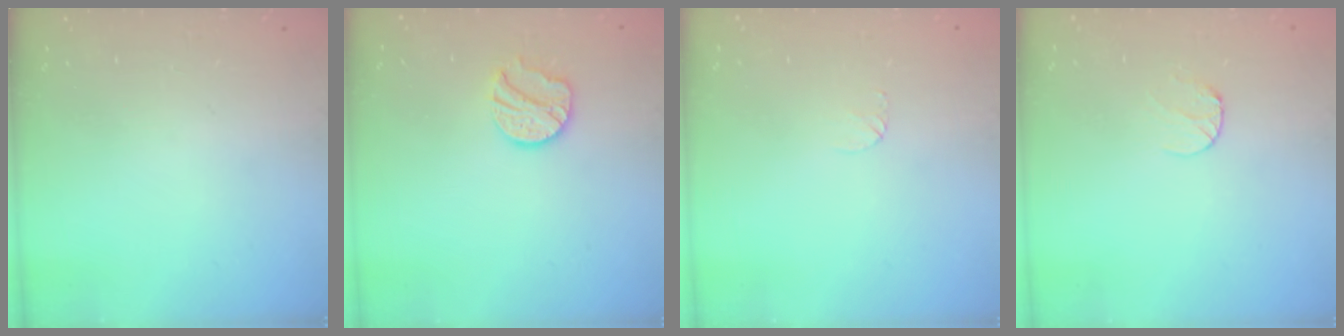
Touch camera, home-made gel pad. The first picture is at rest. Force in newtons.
{"total": 10.4, "press": 10.3, "slide": 0.6}
{"total": 4.1, "press": 4.1, "slide": 0.3}
{"total": 5.1, "press": 5.1, "slide": 0.5}